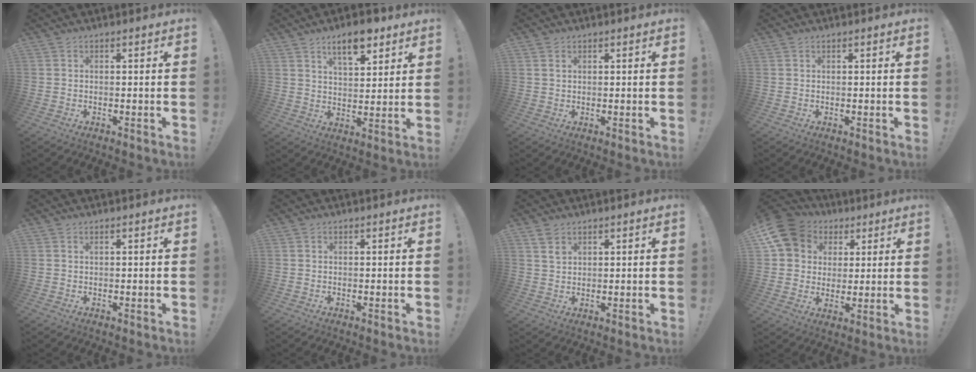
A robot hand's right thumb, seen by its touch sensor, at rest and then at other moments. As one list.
[{"total": 9.6, "force": [6.5, 3.7, 6.1], "torque": [-0.083, -0.031, 0.114]}, {"total": 1.2, "force": [0.6, 0.8, 0.6], "torque": [-0.008, 0.000, 0.010]}, {"total": 0.0}, {"total": 0.0}, {"total": 0.0}, {"total": 2.7, "force": [1.9, 1.4, 1.3], "torque": [-0.016, -0.011, 0.034]}, {"total": 13.2, "force": [5.4, 10.8, 5.4], "torque": [-0.091, -0.026, 0.110]}]